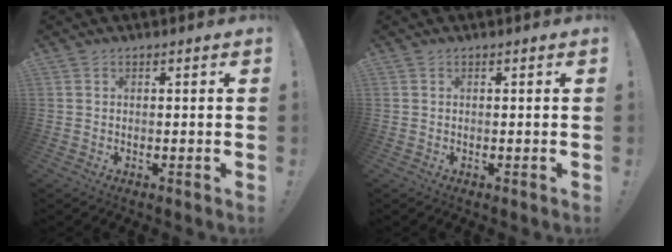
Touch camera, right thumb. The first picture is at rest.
{"total": 0.0}